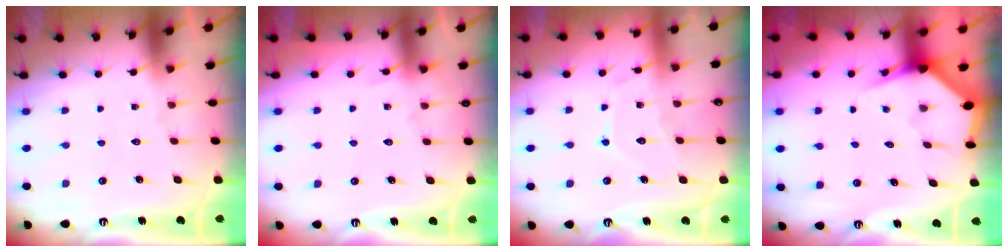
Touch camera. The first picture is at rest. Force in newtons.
{"total": 5.0, "press": 5.0, "slide": 0.5}
{"total": 9.2, "press": 9.2, "slide": 0.9}
{"total": 3.1, "press": 3.1, "slide": 0.5}